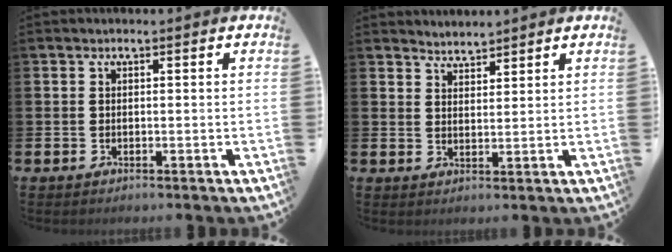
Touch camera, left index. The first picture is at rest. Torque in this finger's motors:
{"motor_torque": [0.25, -0.15, 0.20, 0.03]}